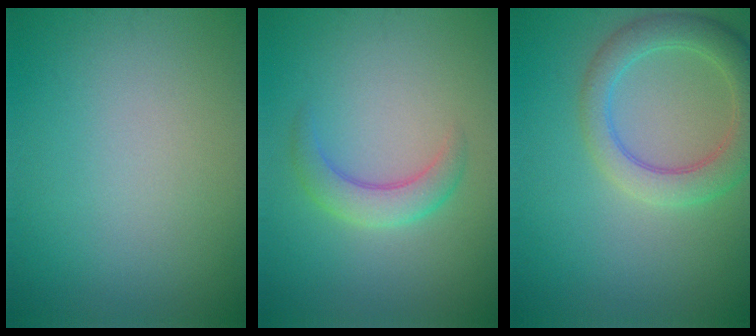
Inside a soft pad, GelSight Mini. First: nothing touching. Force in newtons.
{"total": 2.7, "press": 2.7, "slide": 0.2}
{"total": 4.7, "press": 4.7, "slide": 0.4}